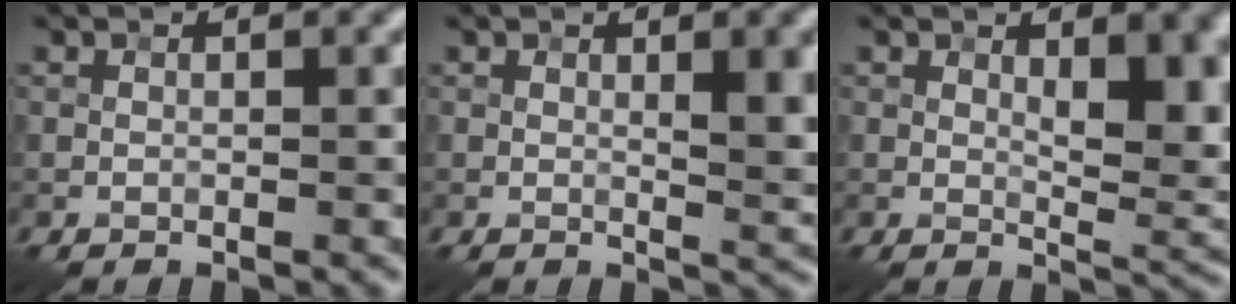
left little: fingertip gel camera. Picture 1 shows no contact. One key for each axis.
{"total": 4.5, "fx": 0.9, "fy": 1.2, "fz": 4.3, "tx": -0.054, "ty": 0.002, "tz": 0.014}
{"total": 7.6, "fx": 1.6, "fy": 3.0, "fz": 6.7, "tx": -0.090, "ty": 0.000, "tz": 0.028}